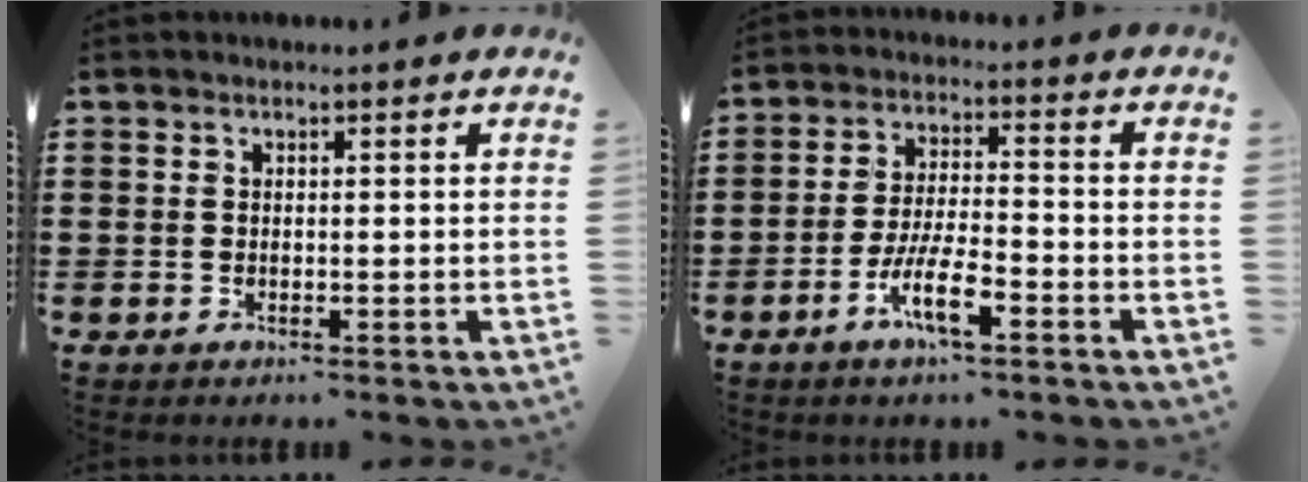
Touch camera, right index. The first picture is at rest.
{"total": 7.5, "force": [-3.8, 1.8, 6.2], "torque": [-0.133, -0.008, -0.075]}